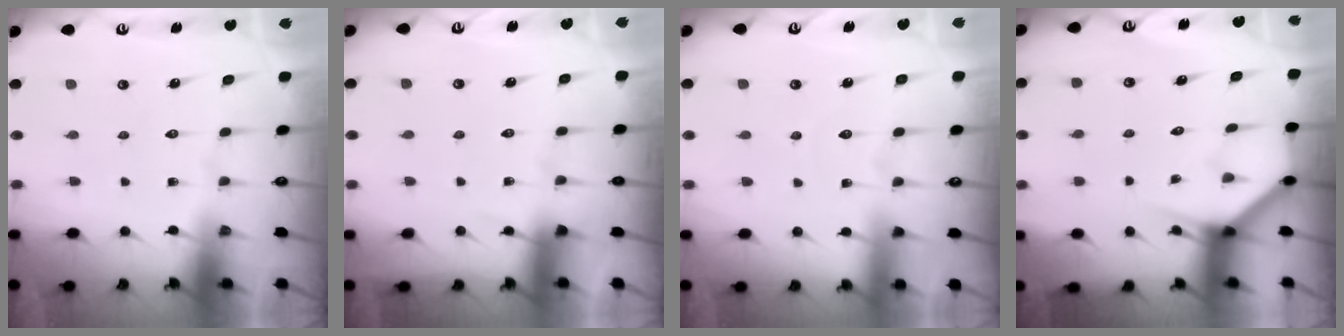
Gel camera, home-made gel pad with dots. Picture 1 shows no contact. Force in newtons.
{"total": 2.5, "press": 2.4, "slide": 0.4}
{"total": 3.0, "press": 3.0, "slide": 0.3}
{"total": 3.8, "press": 3.8, "slide": 0.3}